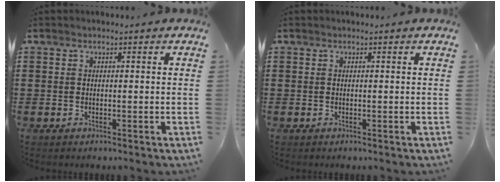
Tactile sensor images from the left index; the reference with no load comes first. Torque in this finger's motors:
{"motor_torque": [0.00, 0.00, -0.01, -0.01]}